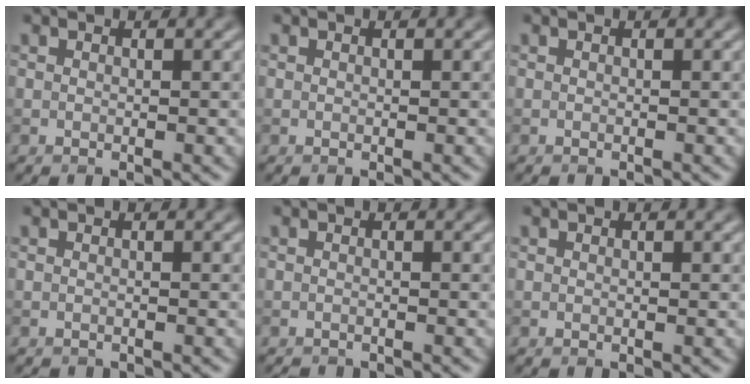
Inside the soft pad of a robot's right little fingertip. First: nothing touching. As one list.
[{"total": 0.0}, {"total": 0.5, "force": [-0.5, 0.0, 0.0], "torque": [0.004, 0.000, -0.009]}, {"total": 0.8, "force": [-0.8, 0.0, 0.0], "torque": [0.004, -0.006, -0.014]}, {"total": 1.5, "force": [-1.5, 0.1, 0.1], "torque": [0.007, -0.007, -0.021]}, {"total": 0.0}]